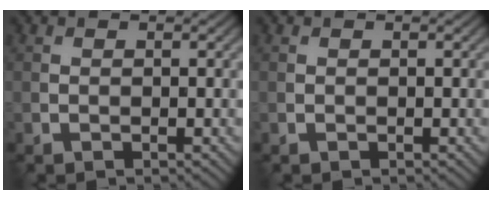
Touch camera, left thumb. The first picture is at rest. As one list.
[{"total": 0.0}]